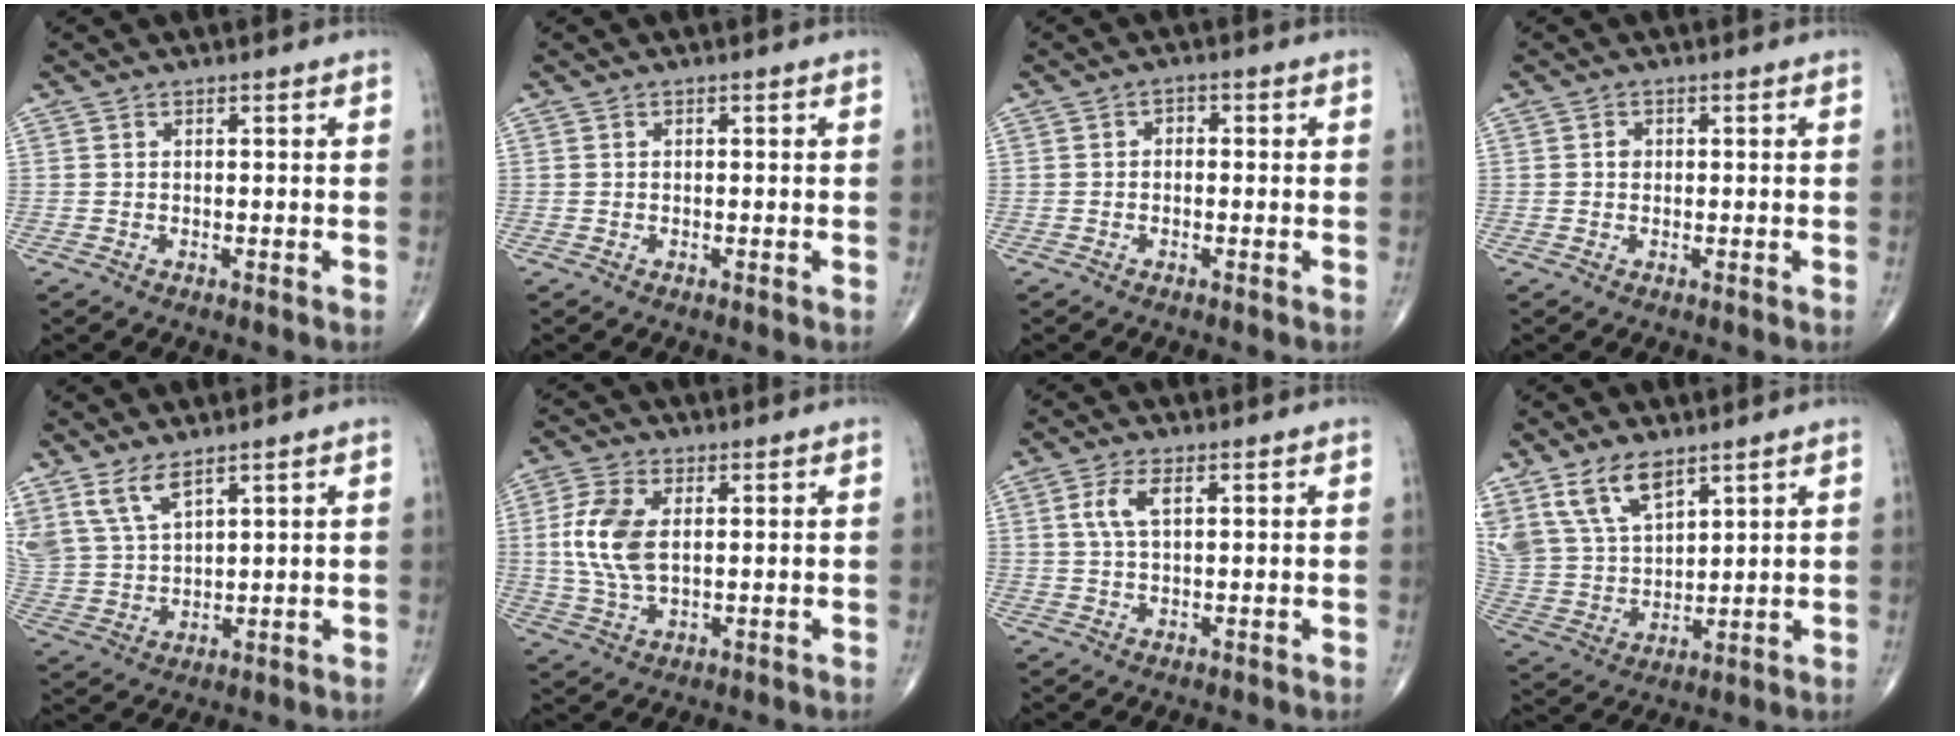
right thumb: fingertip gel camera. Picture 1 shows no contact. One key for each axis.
{"total": 0.0}
{"total": 1.6, "fx": -0.1, "fy": 1.2, "fz": 1.1, "tx": -0.004, "ty": 0.008, "tz": -0.009}
{"total": 1.1, "fx": 0.1, "fy": 1.0, "fz": 0.5, "tx": -0.003, "ty": 0.003, "tz": -0.001}
{"total": 8.3, "fx": 5.8, "fy": 3.3, "fz": 4.9, "tx": -0.100, "ty": -0.021, "tz": 0.134}
{"total": 9.7, "fx": 1.3, "fy": 5.3, "fz": 8.0, "tx": -0.181, "ty": -0.002, "tz": 0.028}
{"total": 4.3, "fx": 1.4, "fy": 1.8, "fz": 3.7, "tx": -0.083, "ty": 0.006, "tz": 0.028}
{"total": 13.4, "fx": 8.6, "fy": 6.7, "fz": 7.8, "tx": -0.138, "ty": -0.028, "tz": 0.187}